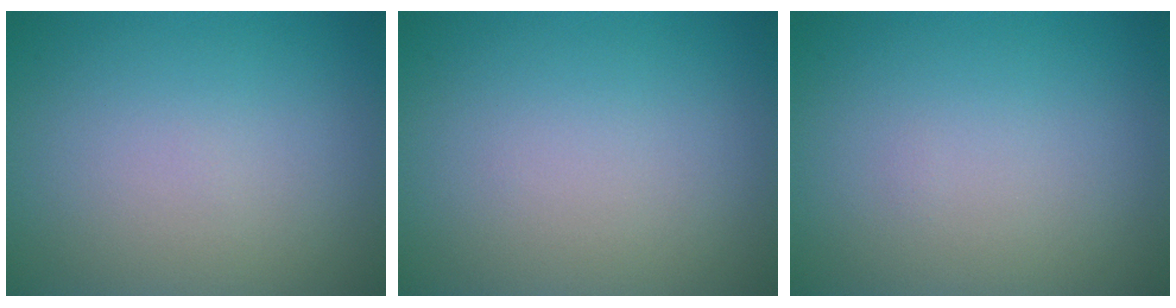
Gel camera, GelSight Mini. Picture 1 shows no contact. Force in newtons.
{"total": 0.0}
{"total": 0.0}